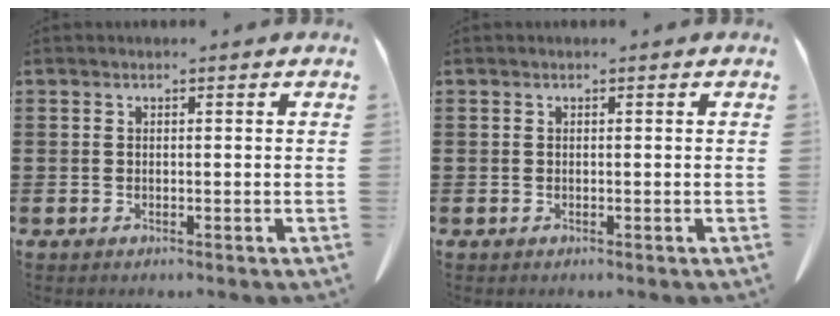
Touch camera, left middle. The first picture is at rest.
{"total": 0.0}